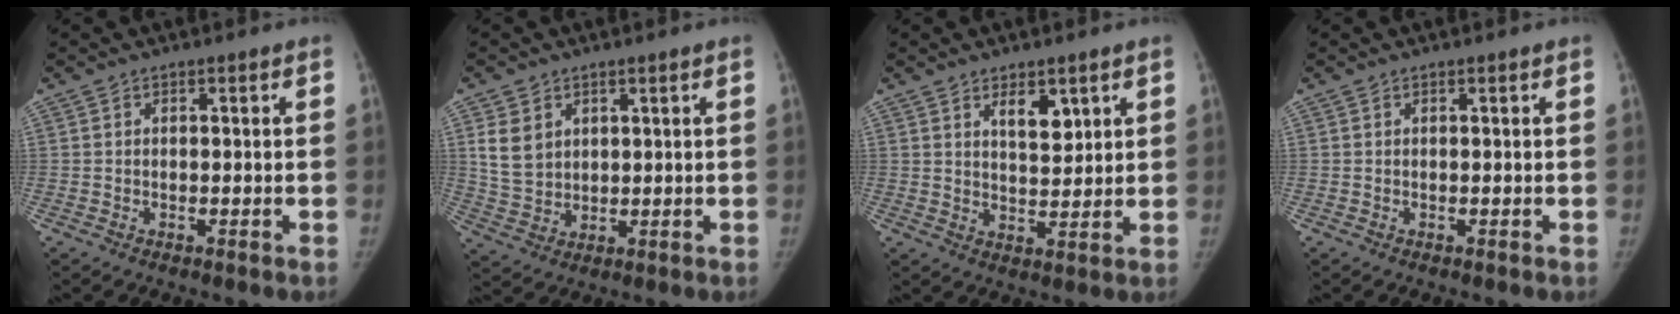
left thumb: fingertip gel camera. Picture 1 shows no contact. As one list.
[{"total": 6.6, "force": [2.5, 5.0, 3.4], "torque": [-0.051, -0.011, 0.060]}, {"total": 5.4, "force": [2.9, 2.7, 3.7], "torque": [-0.037, -0.023, 0.049]}, {"total": 0.0}]